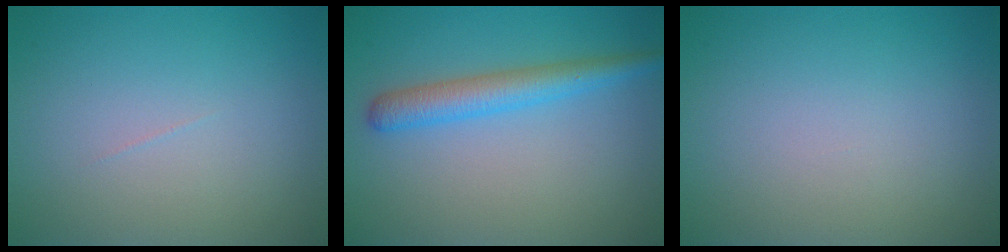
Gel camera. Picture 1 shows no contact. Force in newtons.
{"total": 3.4, "press": 3.4, "slide": 0.1}
{"total": 0.0}